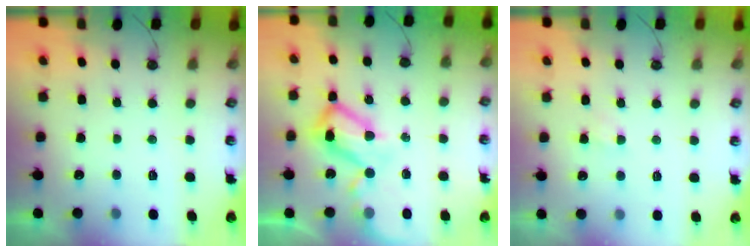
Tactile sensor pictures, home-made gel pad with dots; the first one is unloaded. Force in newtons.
{"total": 12.6, "press": 12.5, "slide": 1.2}
{"total": 3.1, "press": 3.1, "slide": 0.5}